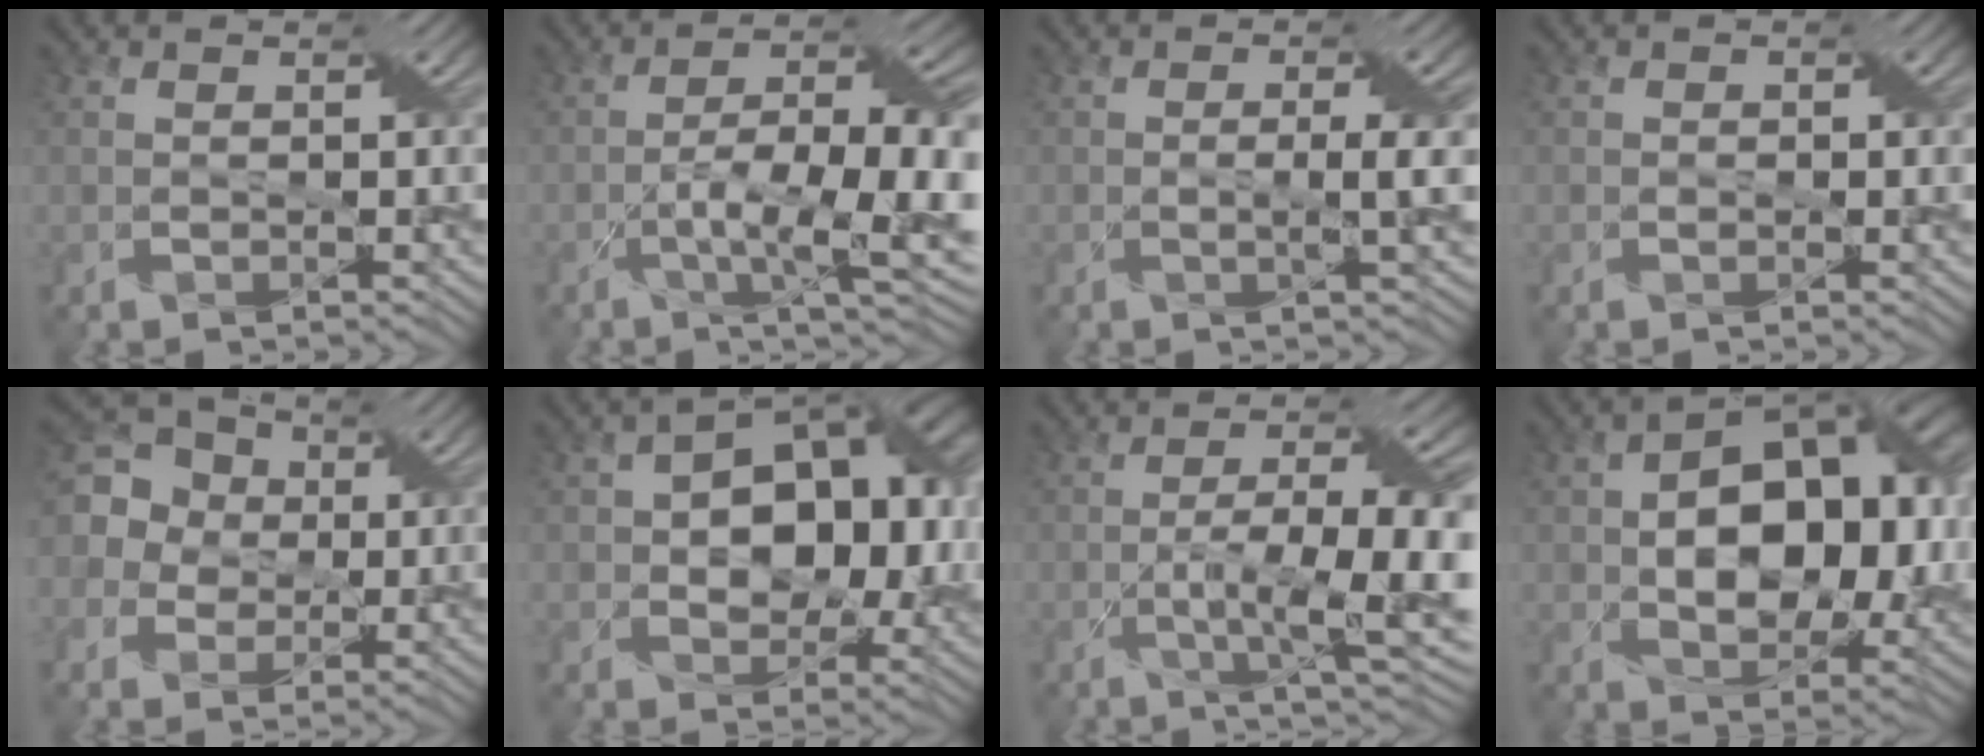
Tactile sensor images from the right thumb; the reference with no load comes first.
{"total": 13.0, "force": [-4.3, 3.8, 11.7], "torque": [-0.187, -0.003, -0.060]}
{"total": 3.3, "force": [-0.3, 0.6, 3.3], "torque": [-0.059, 0.003, -0.005]}
{"total": 1.1, "force": [-0.1, 0.7, 0.8], "torque": [-0.008, -0.002, -0.002]}
{"total": 11.2, "force": [1.3, 10.2, 4.5], "torque": [-0.156, 0.037, -0.005]}
{"total": 13.6, "force": [1.3, 8.9, 10.1], "torque": [-0.126, 0.012, 0.023]}
{"total": 11.6, "force": [-3.3, 3.0, 10.7], "torque": [-0.172, -0.002, -0.044]}
{"total": 15.0, "force": [0.9, 9.4, 11.6], "torque": [-0.153, 0.010, 0.020]}